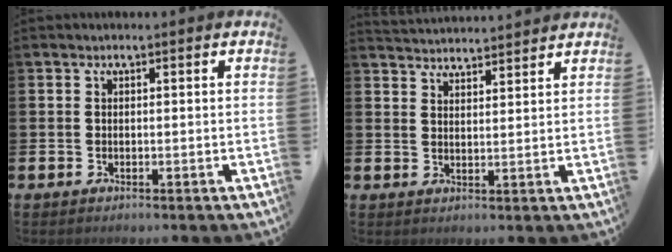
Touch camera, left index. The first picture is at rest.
{"total": 3.7, "force": [3.7, 0.0, -0.2], "torque": [-0.003, -0.024, 0.068]}